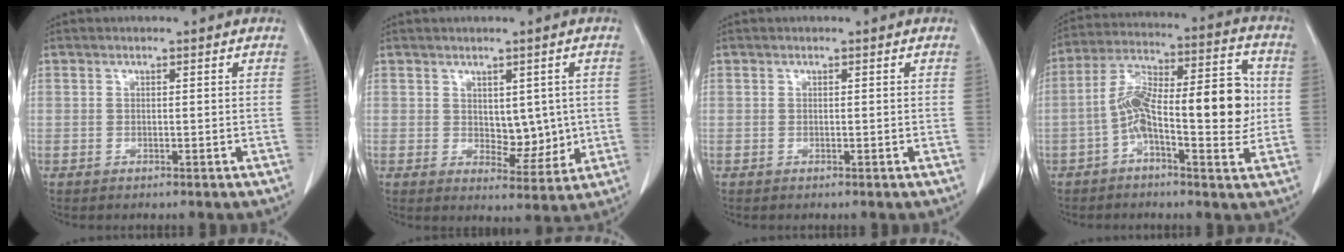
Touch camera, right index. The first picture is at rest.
{"total": 5.6, "force": [0.5, 3.2, 4.6], "torque": [-0.055, -0.005, 0.020]}
{"total": 0.0}
{"total": 16.0, "force": [-1.5, 4.7, 15.2], "torque": [-0.250, 0.042, -0.025]}